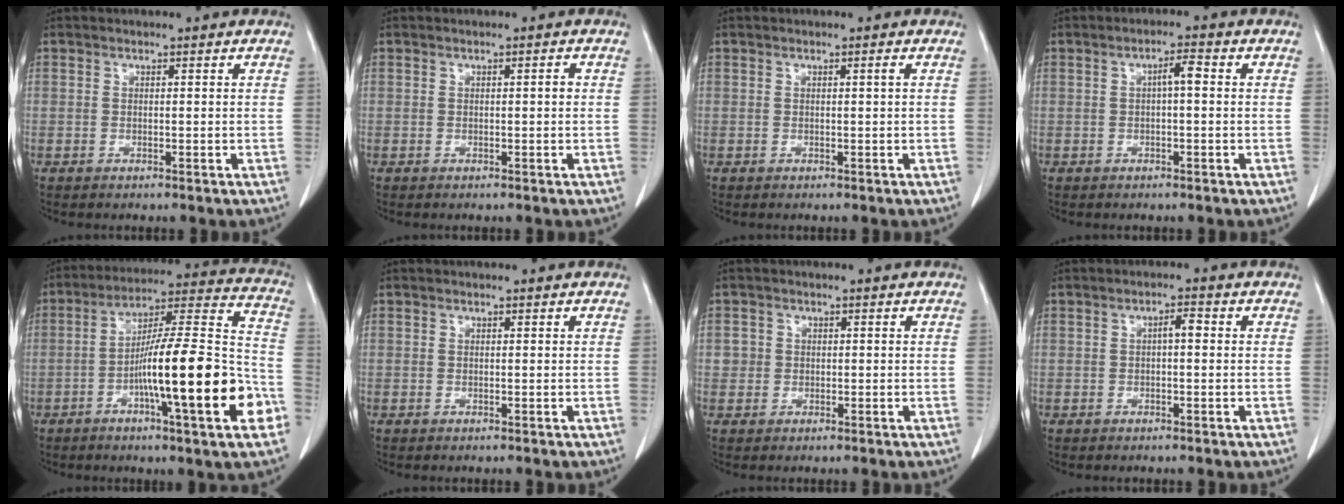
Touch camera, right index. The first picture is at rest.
{"total": 0.8, "force": [0.1, 0.1, 0.8], "torque": [-0.011, 0.002, 0.001]}
{"total": 0.5, "force": [0.1, -0.1, 0.5], "torque": [-0.007, 0.000, 0.004]}
{"total": 2.6, "force": [0.3, 0.4, 2.6], "torque": [-0.041, 0.007, 0.003]}
{"total": 21.7, "force": [-6.9, 1.5, 20.5], "torque": [-0.284, 0.006, -0.107]}
{"total": 0.0}
{"total": 1.8, "force": [0.2, 1.8, 0.2], "torque": [0.005, 0.005, 0.000]}
{"total": 2.1, "force": [0.2, 0.6, 2.0], "torque": [-0.031, 0.007, 0.003]}